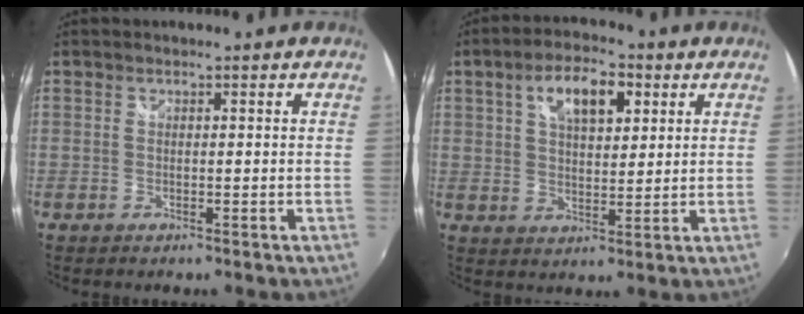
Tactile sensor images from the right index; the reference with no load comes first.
{"total": 9.5, "force": [4.0, 4.6, 7.3], "torque": [-0.122, 0.022, 0.068]}